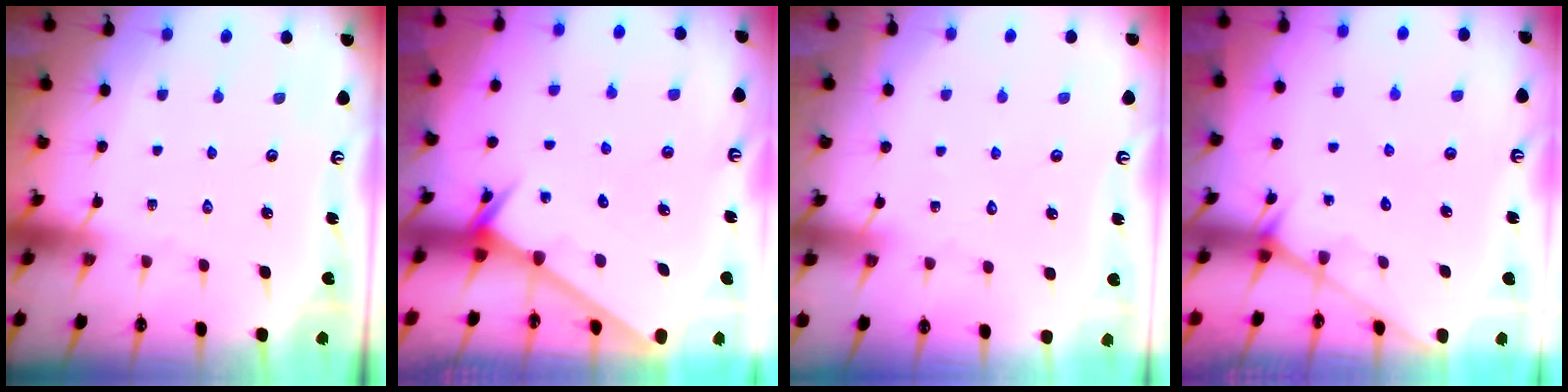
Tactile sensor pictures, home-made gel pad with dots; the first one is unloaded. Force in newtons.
{"total": 2.6, "press": 2.6, "slide": 0.0}
{"total": 3.4, "press": 3.3, "slide": 0.4}
{"total": 2.1, "press": 2.1, "slide": 0.2}